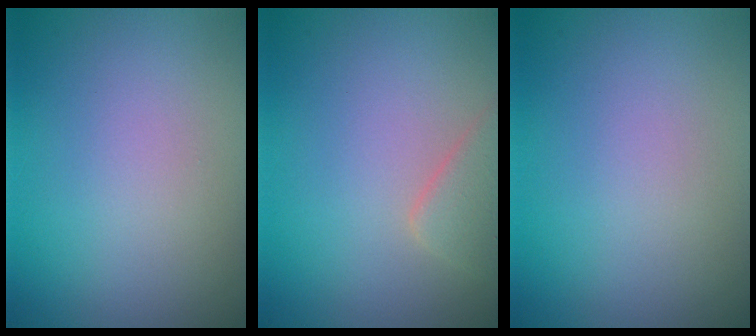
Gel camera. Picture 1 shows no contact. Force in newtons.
{"total": 2.4, "press": 2.4, "slide": 0.2}
{"total": 0.0}